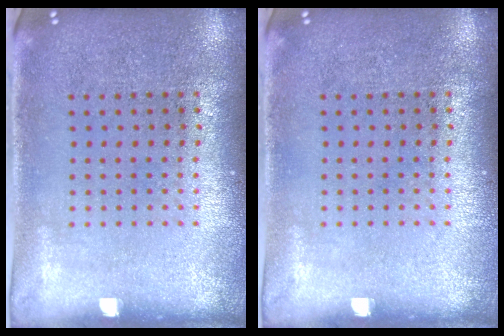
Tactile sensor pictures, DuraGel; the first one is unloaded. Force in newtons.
{"total": 0.0}